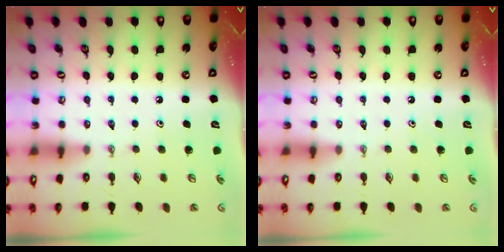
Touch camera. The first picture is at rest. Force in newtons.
{"total": 0.0}